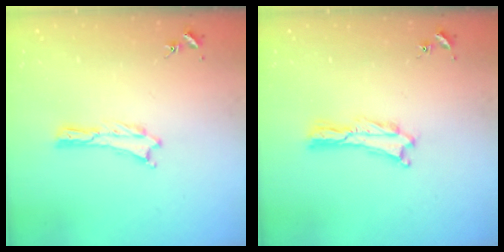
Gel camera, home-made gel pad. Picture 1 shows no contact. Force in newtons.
{"total": 0.6, "press": 0.5, "slide": 0.2}